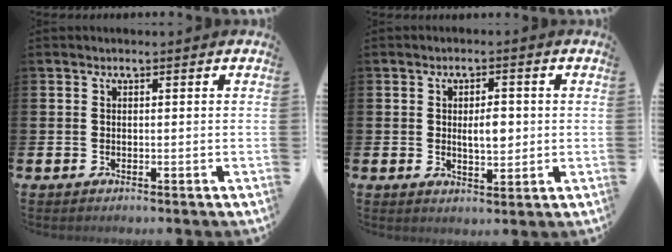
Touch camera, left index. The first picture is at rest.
{"total": 3.2, "force": [0.3, 1.6, 2.8], "torque": [-0.038, -0.001, 0.000]}